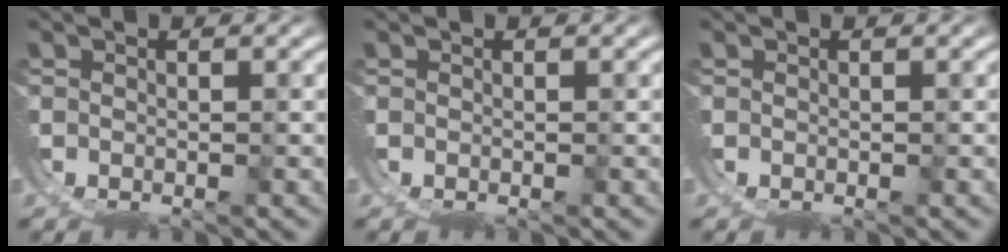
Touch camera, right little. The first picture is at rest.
{"total": 0.0}
{"total": 0.0}